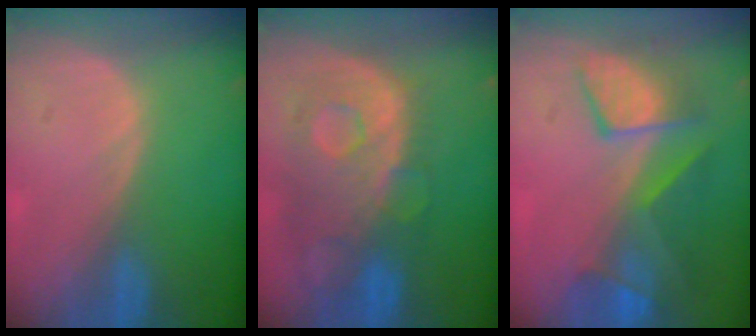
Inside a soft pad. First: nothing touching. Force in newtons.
{"total": 11.4, "press": 9.8, "slide": 5.8}
{"total": 9.3, "press": 8.4, "slide": 4.0}